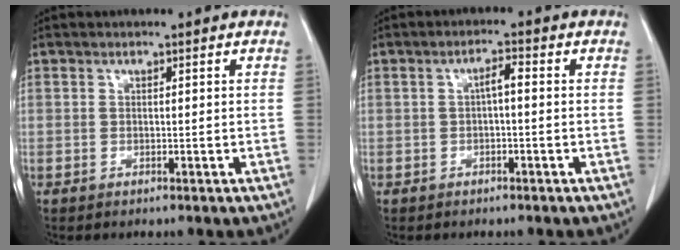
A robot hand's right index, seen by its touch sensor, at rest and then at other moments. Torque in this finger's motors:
{"motor_torque": [0.36, -0.05, 0.01, 0.04]}